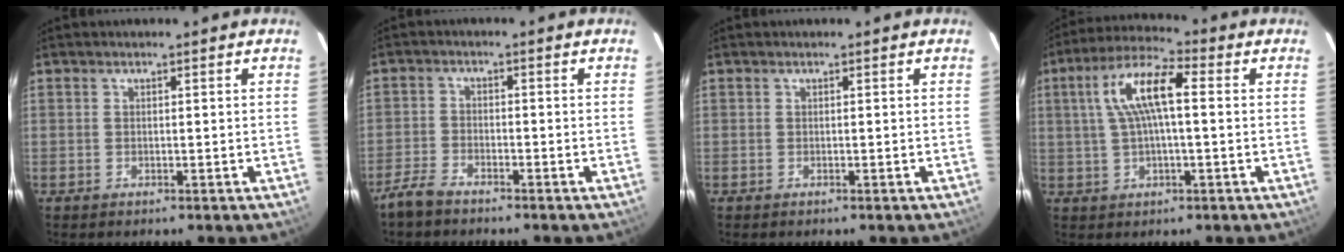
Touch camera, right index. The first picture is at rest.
{"total": 4.3, "force": [-3.8, 1.4, 1.6], "torque": [-0.052, 0.000, -0.078]}
{"total": 0.0}
{"total": 10.2, "force": [1.6, 2.8, 9.6], "torque": [-0.186, 0.022, 0.029]}